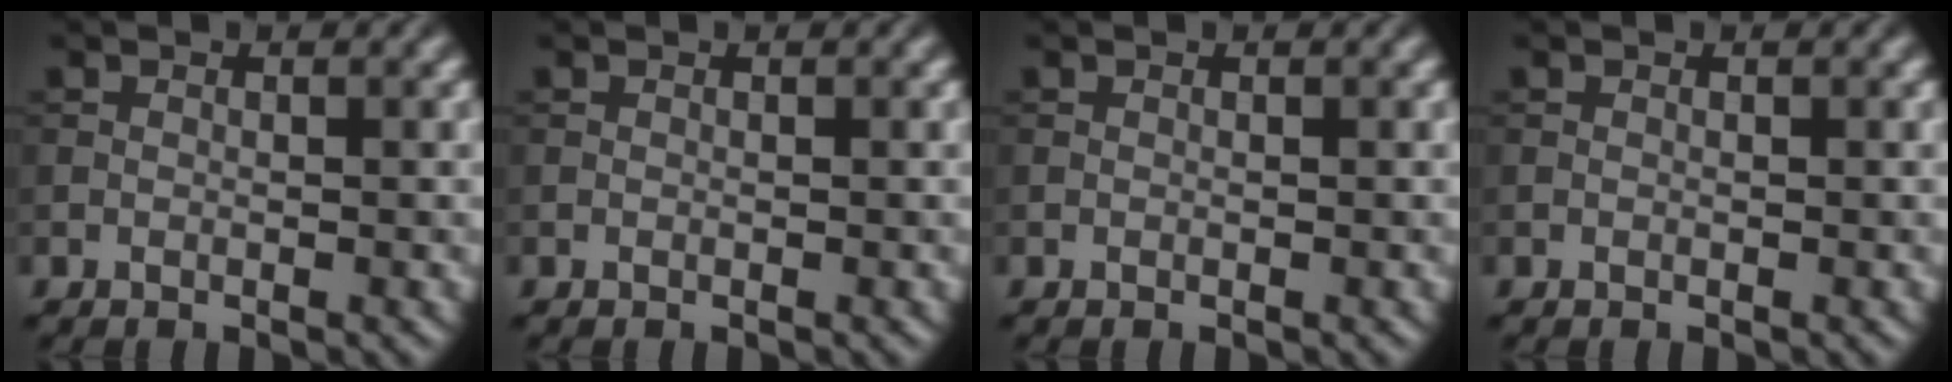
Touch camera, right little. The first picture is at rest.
{"total": 0.0}
{"total": 0.0}
{"total": 0.0}